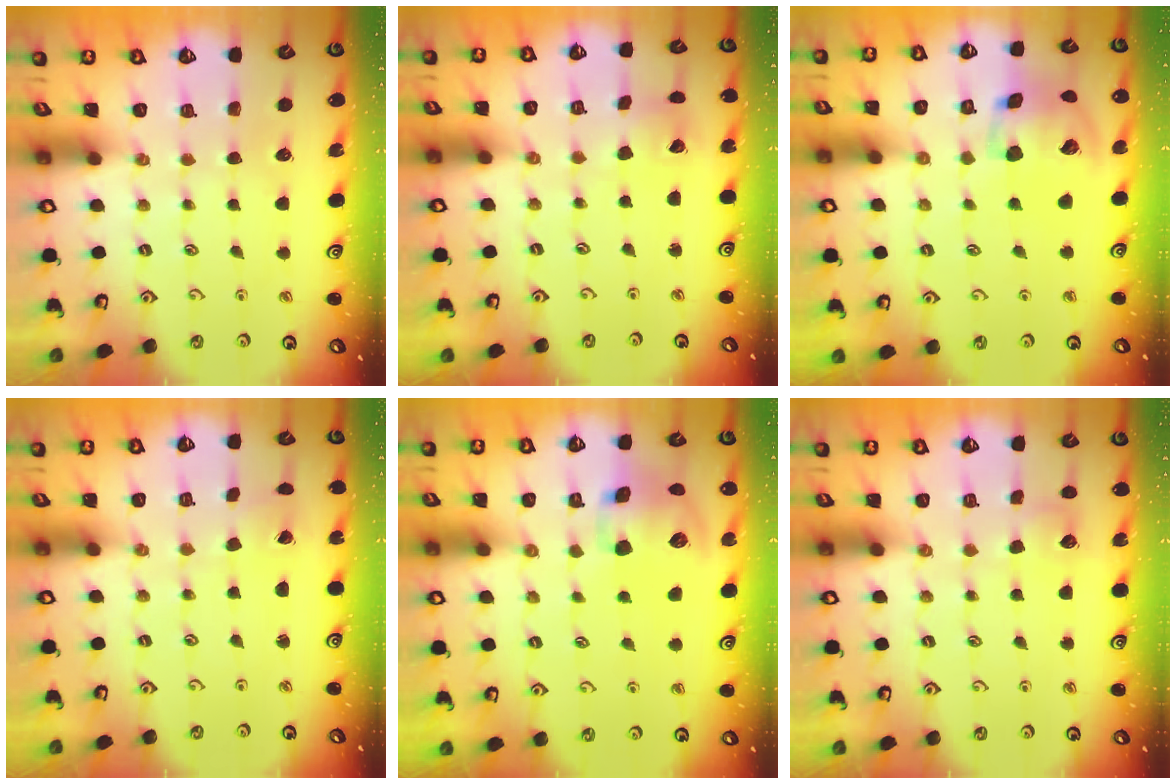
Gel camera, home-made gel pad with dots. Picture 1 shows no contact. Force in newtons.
{"total": 3.6, "press": 3.6, "slide": 0.3}
{"total": 15.5, "press": 15.3, "slide": 2.5}
{"total": 0.0}
{"total": 11.7, "press": 11.5, "slide": 1.8}
{"total": 4.9, "press": 4.8, "slide": 0.5}